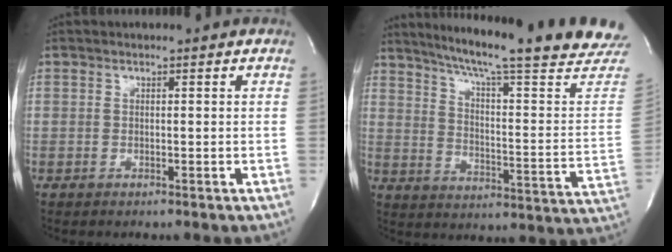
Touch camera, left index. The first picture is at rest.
{"total": 25.9, "force": [22.1, 0.5, 13.4], "torque": [-0.202, -0.065, 0.283]}